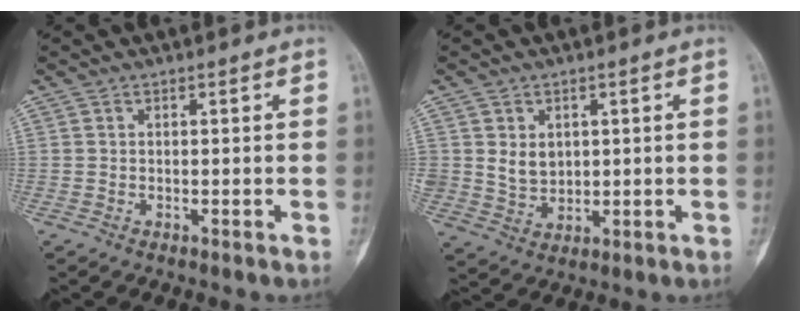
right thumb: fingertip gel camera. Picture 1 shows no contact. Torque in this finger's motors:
{"motor_torque": [-0.23, 0.37, 0.58, 0.10, 0.24]}